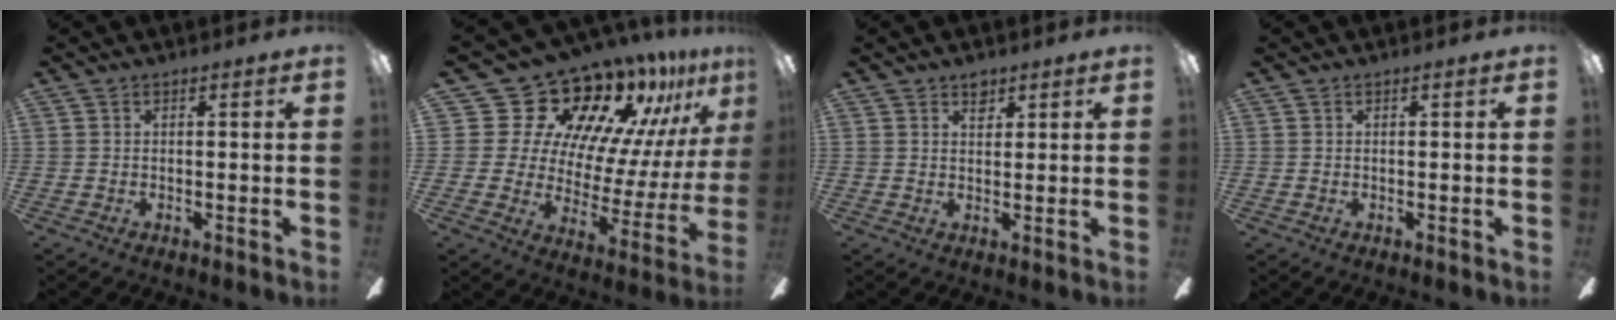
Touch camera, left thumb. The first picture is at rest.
{"total": 22.3, "force": [17.1, 11.7, 8.1], "torque": [-0.124, -0.135, 0.317]}
{"total": 2.9, "force": [2.1, 1.6, 1.2], "torque": [-0.002, -0.009, 0.033]}
{"total": 0.0}